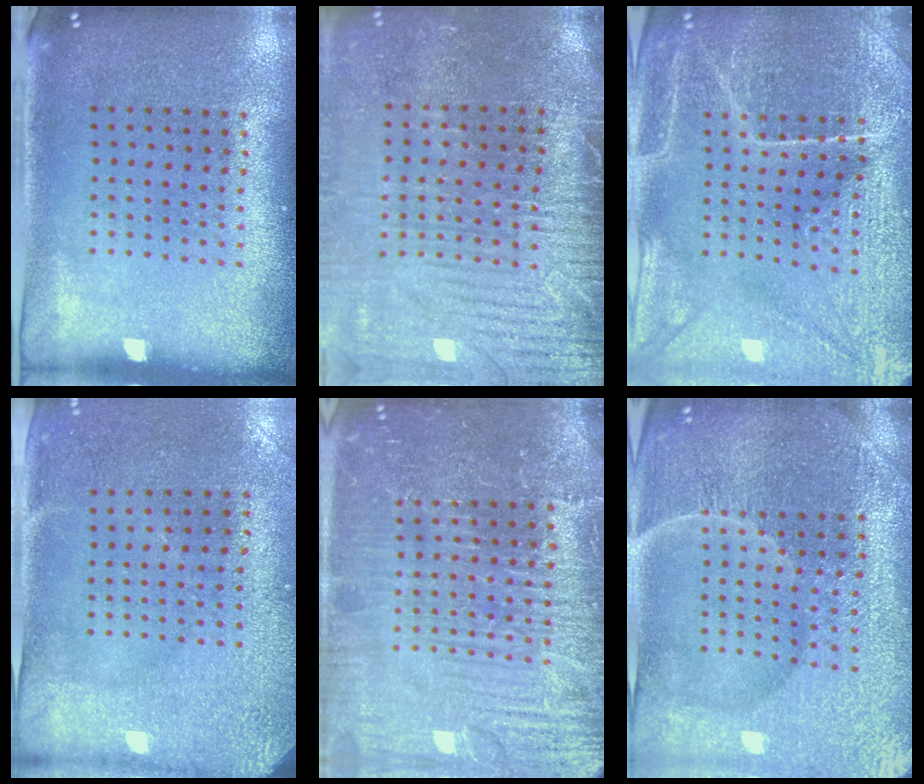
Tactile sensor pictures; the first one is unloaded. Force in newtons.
{"total": 4.2, "press": 3.7, "slide": 2.1}
{"total": 4.3, "press": 4.2, "slide": 1.1}
{"total": 3.0, "press": 2.4, "slide": 1.8}
{"total": 7.6, "press": 7.6, "slide": 0.9}
{"total": 5.5, "press": 5.0, "slide": 2.1}